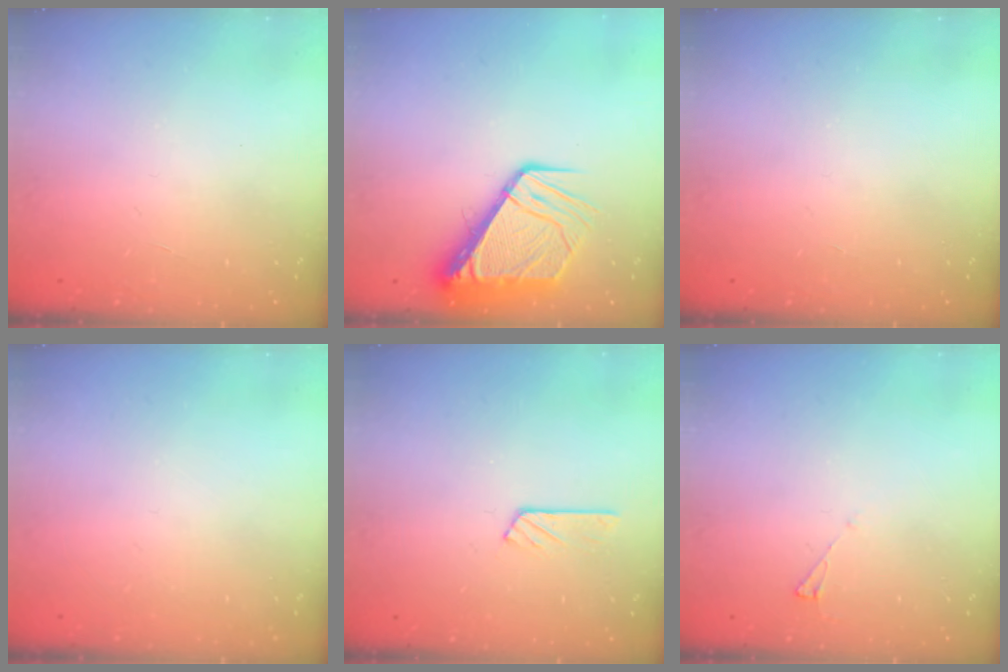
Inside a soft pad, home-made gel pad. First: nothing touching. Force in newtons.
{"total": 11.3, "press": 11.2, "slide": 1.3}
{"total": 0.0}
{"total": 0.0}
{"total": 3.8, "press": 3.8, "slide": 0.5}
{"total": 3.4, "press": 3.3, "slide": 0.6}